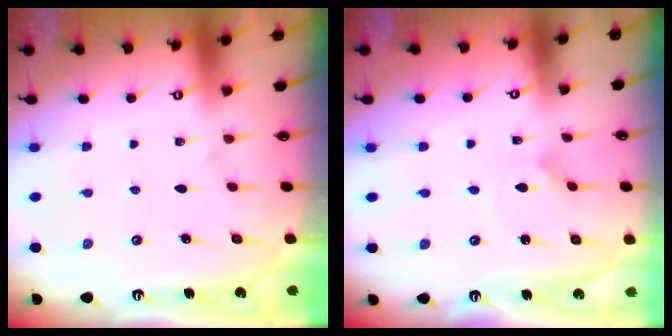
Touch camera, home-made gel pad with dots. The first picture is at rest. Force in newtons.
{"total": 2.0, "press": 2.0, "slide": 0.2}